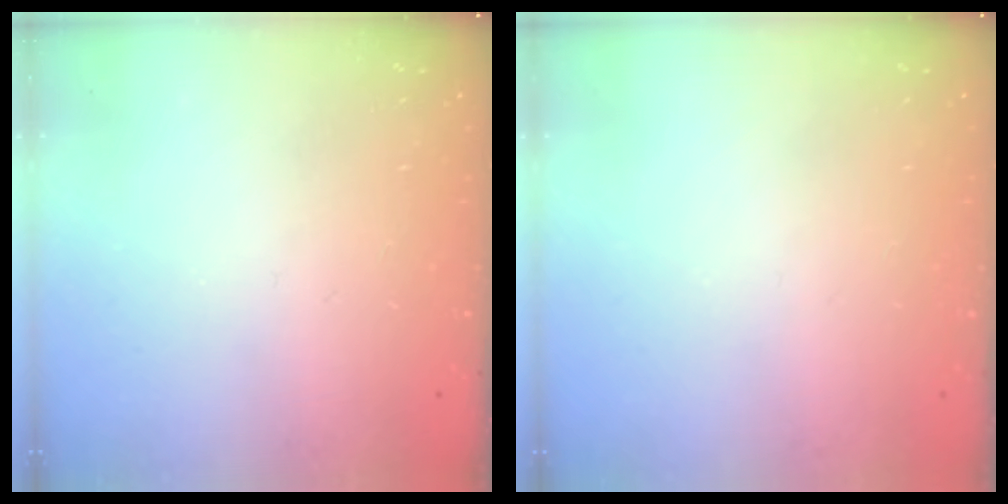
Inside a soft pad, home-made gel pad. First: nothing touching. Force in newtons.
{"total": 0.0}